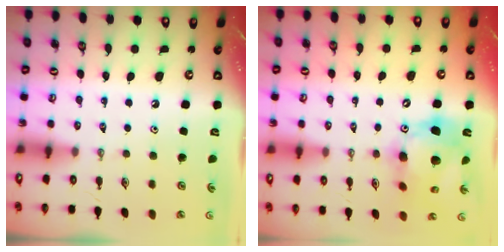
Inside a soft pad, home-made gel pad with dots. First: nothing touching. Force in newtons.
{"total": 17.5, "press": 17.3, "slide": 2.8}